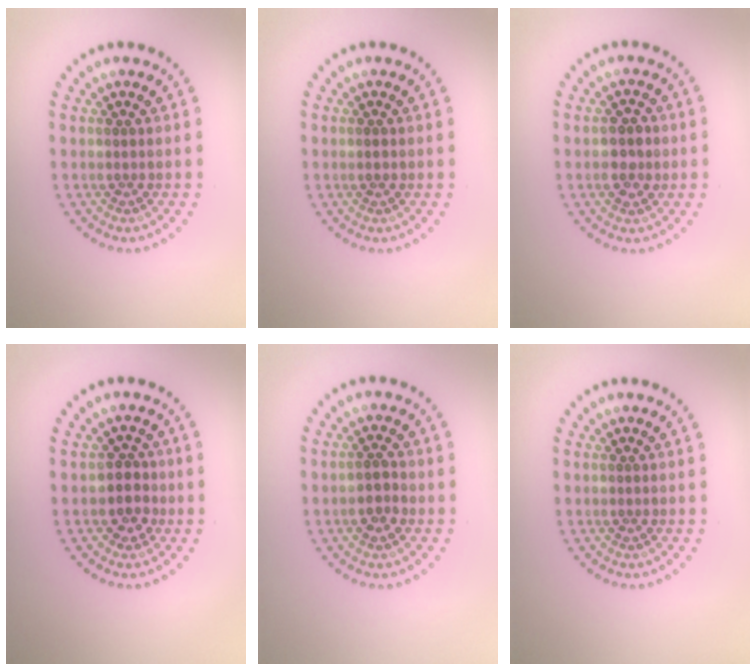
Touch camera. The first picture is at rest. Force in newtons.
{"total": 0.9, "press": 0.9, "slide": 0.1}
{"total": 2.4, "press": 2.4, "slide": 0.2}
{"total": 2.3, "press": 2.2, "slide": 0.9}
{"total": 1.7, "press": 1.6, "slide": 0.2}
{"total": 0.0}